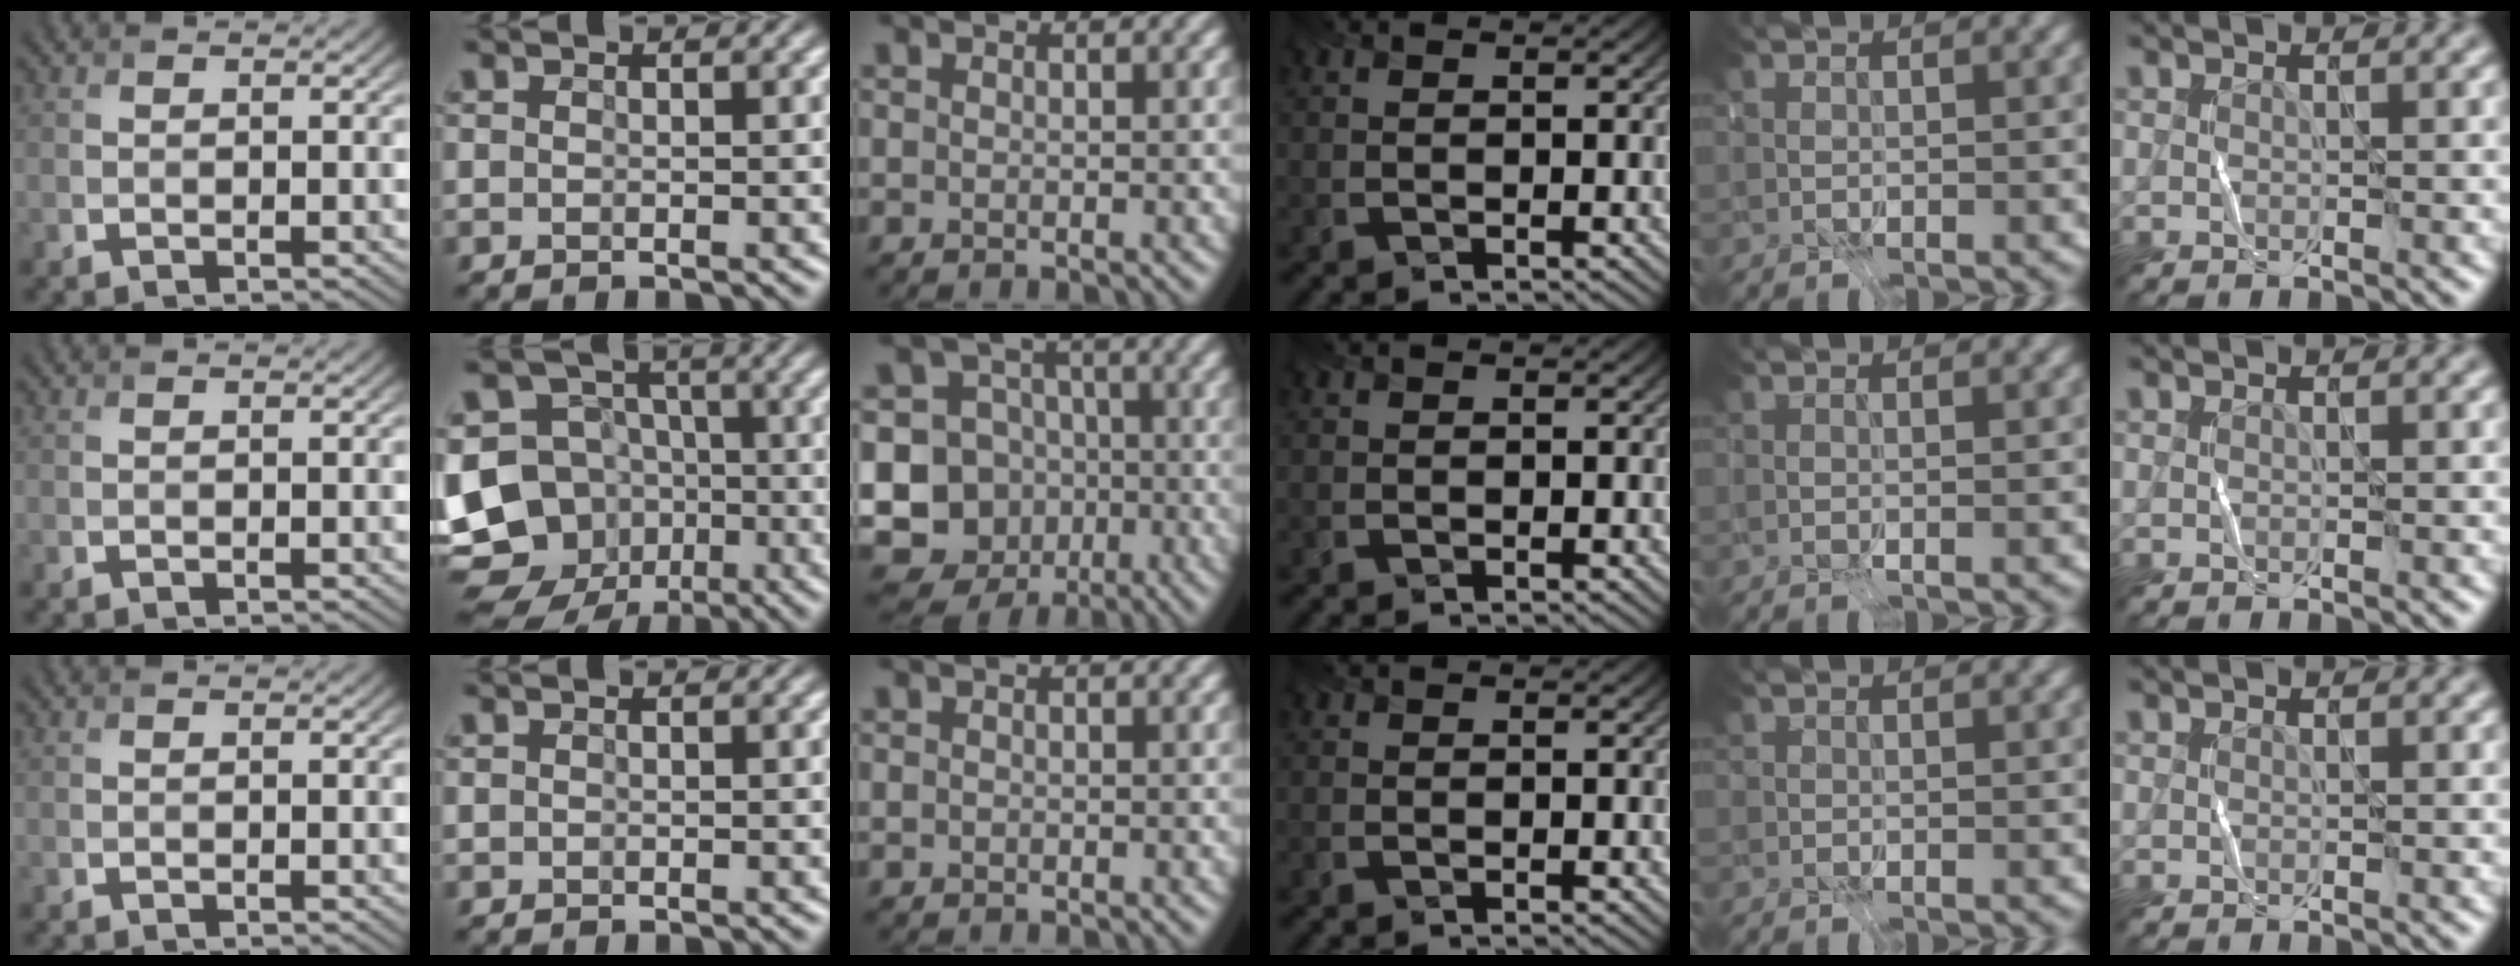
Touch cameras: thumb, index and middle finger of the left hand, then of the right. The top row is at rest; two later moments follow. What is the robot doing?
{"motion": "fold", "object": "receipt paper"}